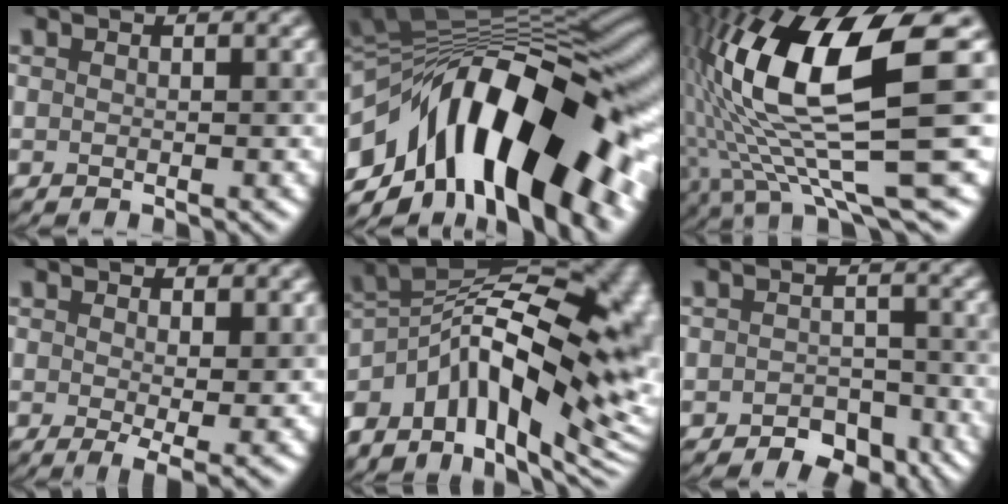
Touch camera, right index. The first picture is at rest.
{"total": 17.2, "force": [-5.1, 8.1, 14.3], "torque": [-0.215, 0.023, -0.090]}
{"total": 15.3, "force": [2.6, 4.0, 14.5], "torque": [-0.277, 0.002, 0.057]}
{"total": 3.2, "force": [0.4, 0.8, 3.1], "torque": [-0.046, -0.015, 0.010]}
{"total": 17.4, "force": [-3.8, 9.5, 14.1], "torque": [-0.220, 0.005, -0.054]}
{"total": 3.2, "force": [-2.0, 2.0, 1.5], "torque": [-0.017, 0.000, -0.033]}